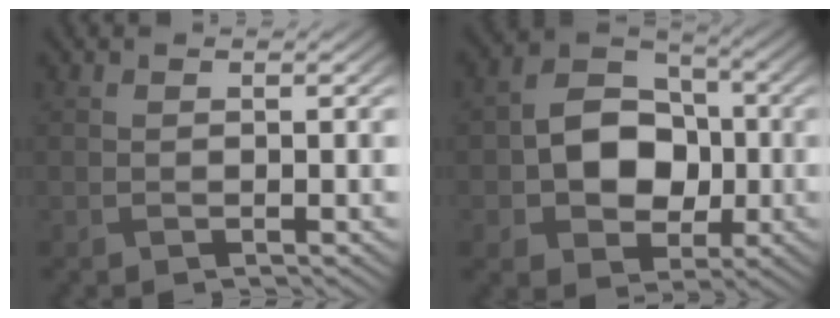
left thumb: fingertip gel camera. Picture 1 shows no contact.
{"total": 9.1, "force": [-1.0, 6.9, 5.7], "torque": [-0.108, 0.002, -0.033]}